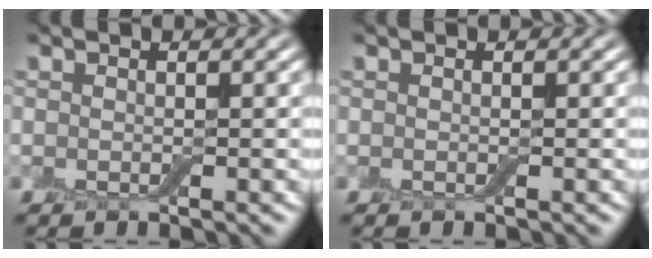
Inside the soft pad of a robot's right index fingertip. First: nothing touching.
{"total": 0.0}